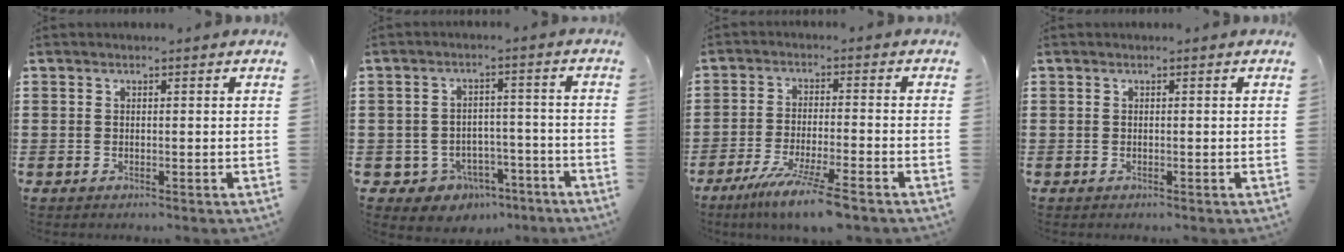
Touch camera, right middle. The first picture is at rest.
{"total": 4.3, "force": [-3.3, 2.7, 0.7], "torque": [-0.029, 0.010, -0.068]}
{"total": 7.8, "force": [-6.0, 0.0, 4.9], "torque": [-0.094, -0.017, -0.111]}
{"total": 0.0}